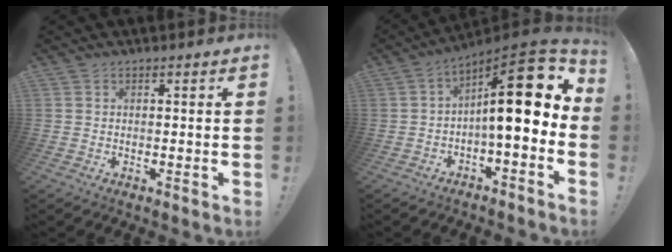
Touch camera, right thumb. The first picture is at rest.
{"total": 18.1, "force": [3.2, 4.9, 17.1], "torque": [-0.256, -0.014, 0.051]}